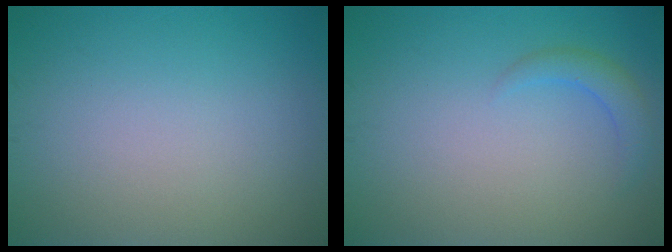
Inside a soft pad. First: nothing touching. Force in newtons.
{"total": 1.8, "press": 1.8, "slide": 0.2}